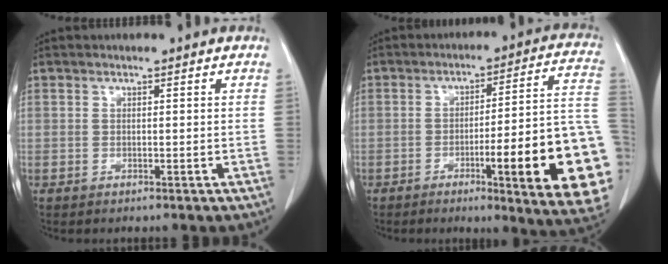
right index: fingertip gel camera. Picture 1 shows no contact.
{"total": 21.4, "force": [-6.2, 1.5, 20.4], "torque": [-0.166, 0.010, -0.075]}